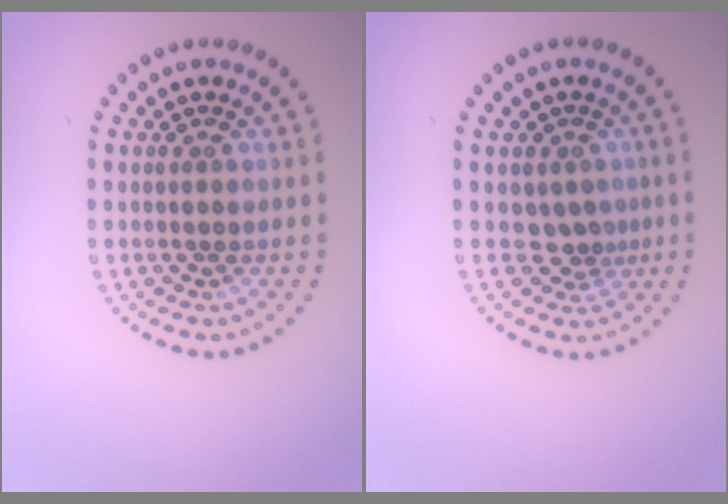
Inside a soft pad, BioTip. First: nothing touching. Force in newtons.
{"total": 2.0, "press": 1.5, "slide": 1.3}